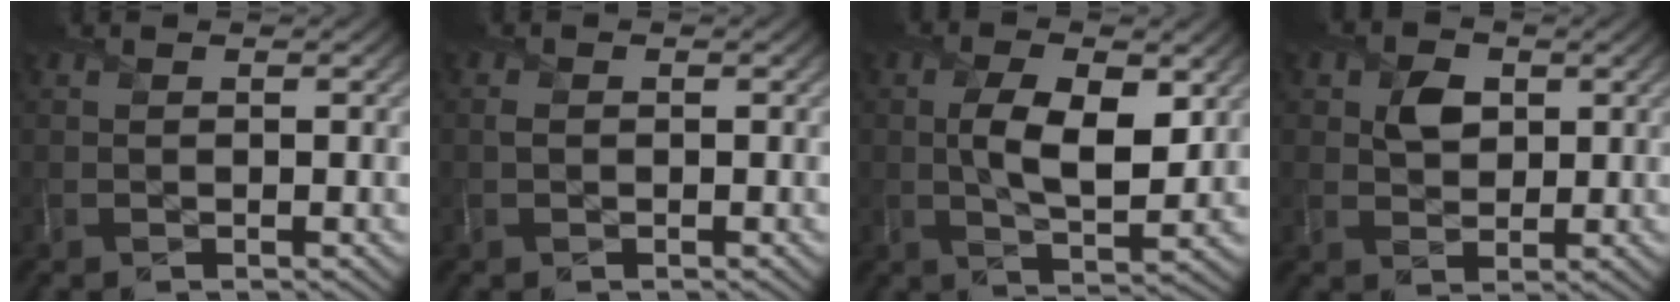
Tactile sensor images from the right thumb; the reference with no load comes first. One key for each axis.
{"total": 0.8, "fx": -0.1, "fy": 0.6, "fz": 0.4, "tx": -0.008, "ty": -0.002, "tz": -0.005}
{"total": 8.1, "fx": 1.1, "fy": 3.7, "fz": 7.1, "tx": -0.133, "ty": -0.004, "tz": 0.019}
{"total": 3.7, "fx": 1.0, "fy": 2.8, "fz": 2.1, "tx": -0.045, "ty": 0.000, "tz": 0.011}